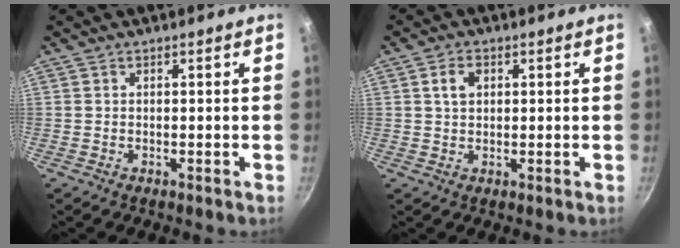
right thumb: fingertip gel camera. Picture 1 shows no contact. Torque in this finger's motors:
{"motor_torque": [0.00, 0.00, 0.00, 0.00, 0.00]}